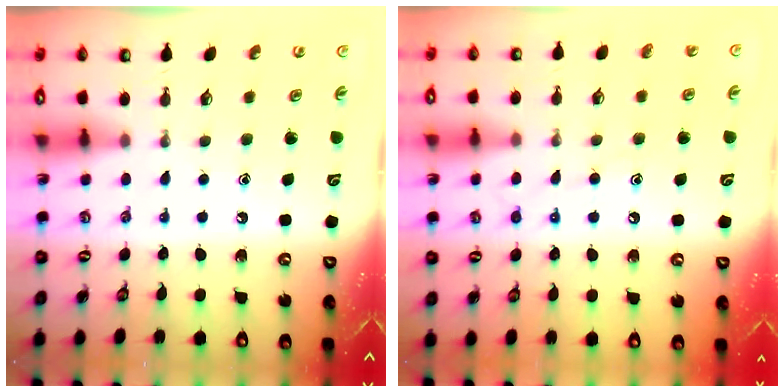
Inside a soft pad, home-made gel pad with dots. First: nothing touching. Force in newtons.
{"total": 8.5, "press": 8.5, "slide": 0.7}